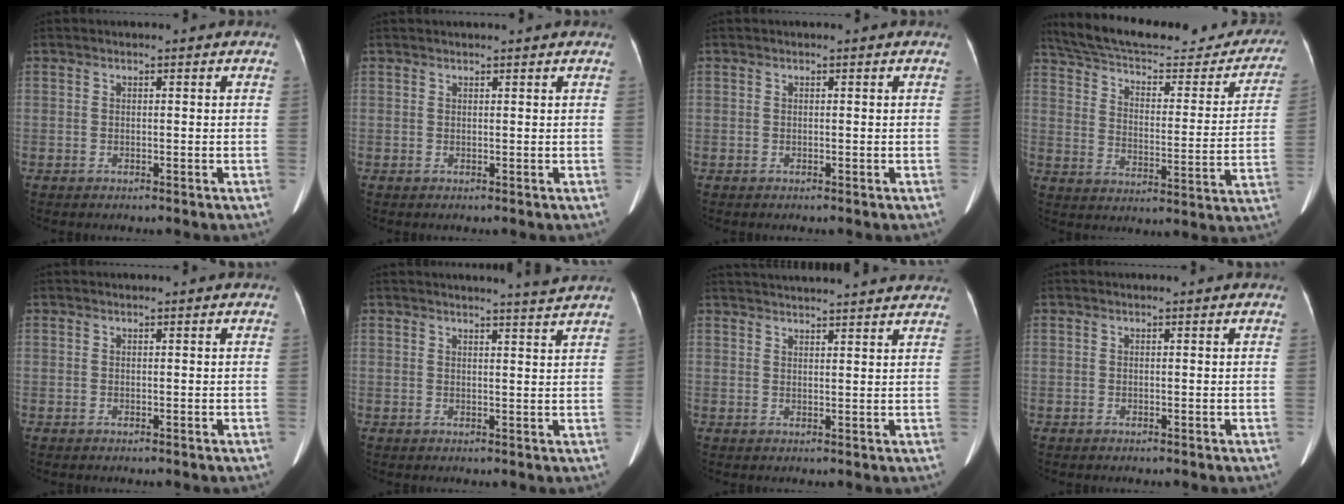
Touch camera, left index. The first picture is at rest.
{"total": 2.1, "force": [2.0, 0.1, 0.6], "torque": [-0.010, 0.020, 0.025]}
{"total": 0.0}
{"total": 30.0, "force": [26.6, 7.8, 11.5], "torque": [-0.188, -0.040, 0.338]}
{"total": 0.0}
{"total": 3.7, "force": [3.4, -1.4, 0.6], "torque": [-0.016, -0.016, 0.040]}
{"total": 17.9, "force": [16.9, 1.0, 5.8], "torque": [-0.095, 0.021, 0.220]}
{"total": 0.5, "force": [0.5, 0.0, 0.1], "torque": [-0.001, 0.003, 0.007]}